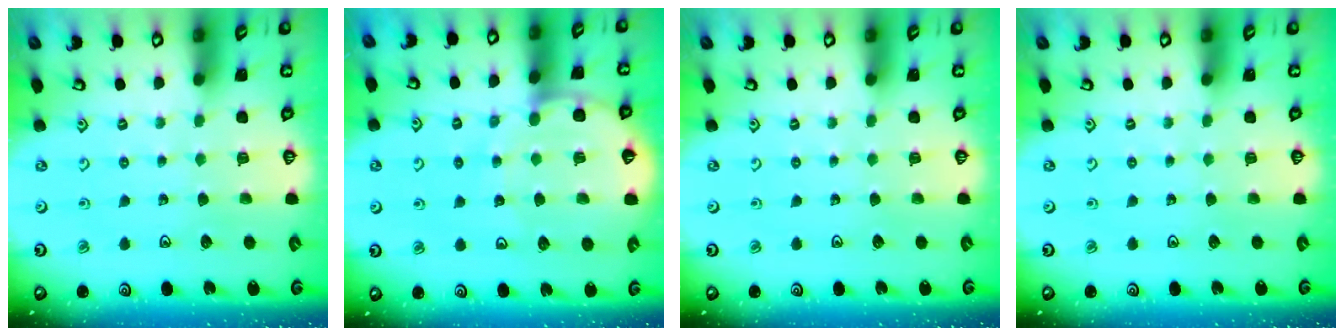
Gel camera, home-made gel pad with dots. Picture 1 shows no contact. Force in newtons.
{"total": 9.3, "press": 9.2, "slide": 1.2}
{"total": 0.0}
{"total": 0.0}